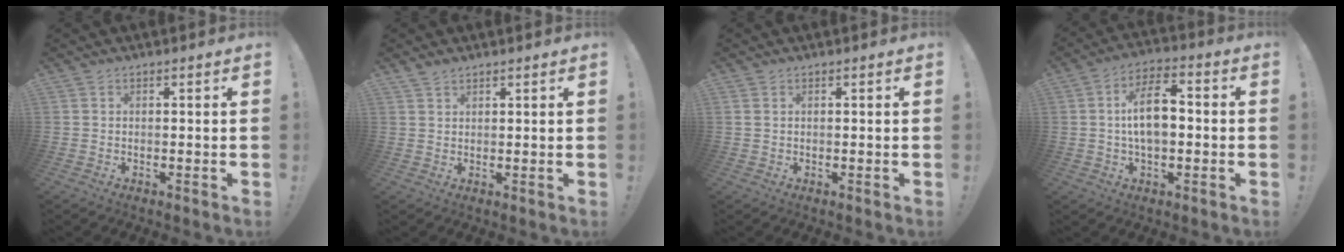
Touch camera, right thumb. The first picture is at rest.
{"total": 2.0, "force": [1.6, 1.2, 0.4], "torque": [-0.003, -0.009, 0.029]}
{"total": 0.8, "force": [0.4, 0.5, 0.5], "torque": [-0.014, 0.004, 0.009]}
{"total": 11.8, "force": [-0.3, 6.4, 10.0], "torque": [-0.168, 0.016, -0.004]}